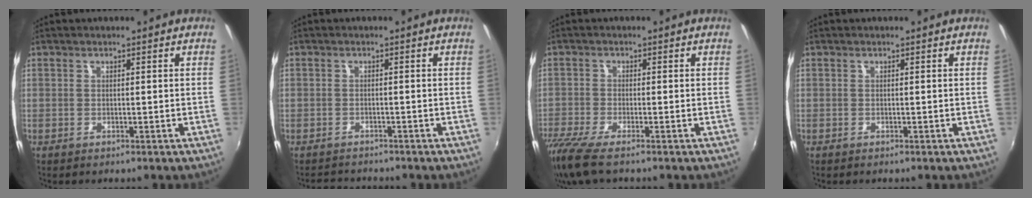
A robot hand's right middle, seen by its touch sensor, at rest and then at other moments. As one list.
[{"total": 2.7, "force": [-2.6, 0.8, 0.1], "torque": [-0.013, 0.004, -0.046]}, {"total": 7.7, "force": [-5.9, 0.6, 4.9], "torque": [-0.122, -0.036, -0.112]}, {"total": 0.0}]